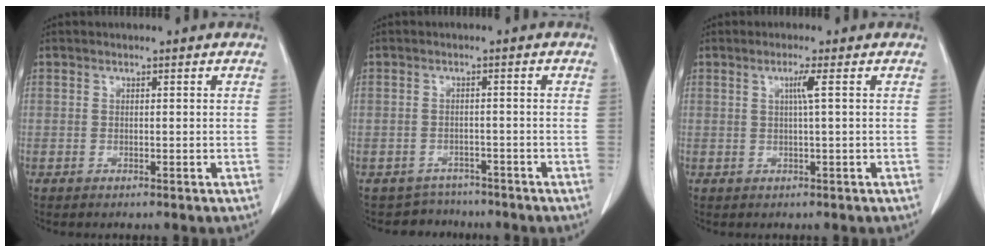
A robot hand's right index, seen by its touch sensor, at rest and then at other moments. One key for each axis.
{"total": 3.8, "fx": -3.3, "fy": 1.5, "fz": -1.1, "tx": 0.015, "ty": 0.015, "tz": -0.049}
{"total": 2.1, "fx": 0.5, "fy": -0.6, "fz": 1.9, "tx": -0.039, "ty": -0.001, "tz": 0.011}